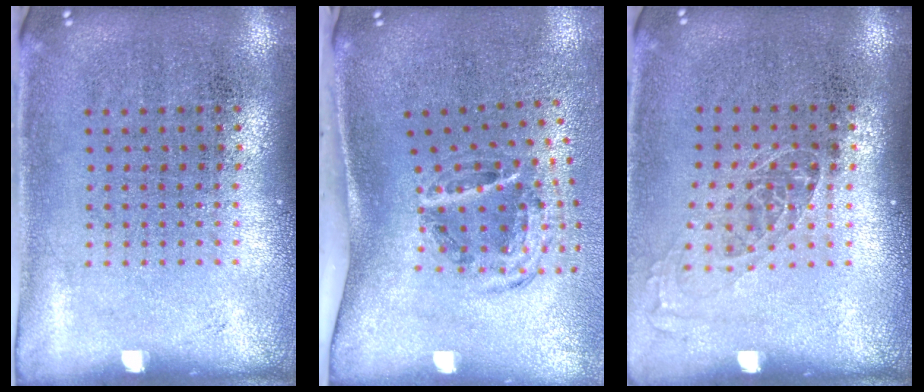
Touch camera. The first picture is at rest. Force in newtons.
{"total": 1.6, "press": 1.1, "slide": 1.2}
{"total": 1.0, "press": 0.9, "slide": 0.5}